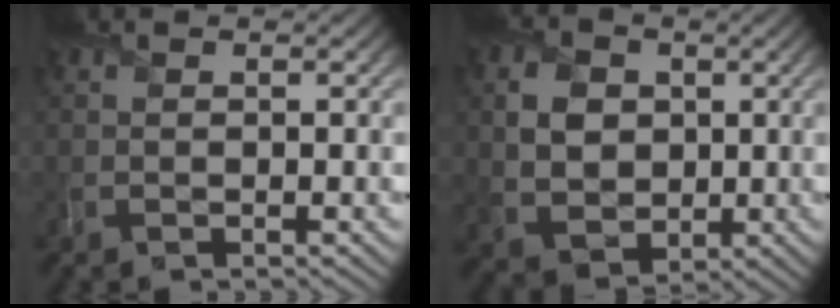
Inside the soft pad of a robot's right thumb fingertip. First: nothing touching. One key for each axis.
{"total": 6.4, "fx": 0.9, "fy": 5.4, "fz": 3.3, "tx": -0.084, "ty": -0.003, "tz": 0.012}